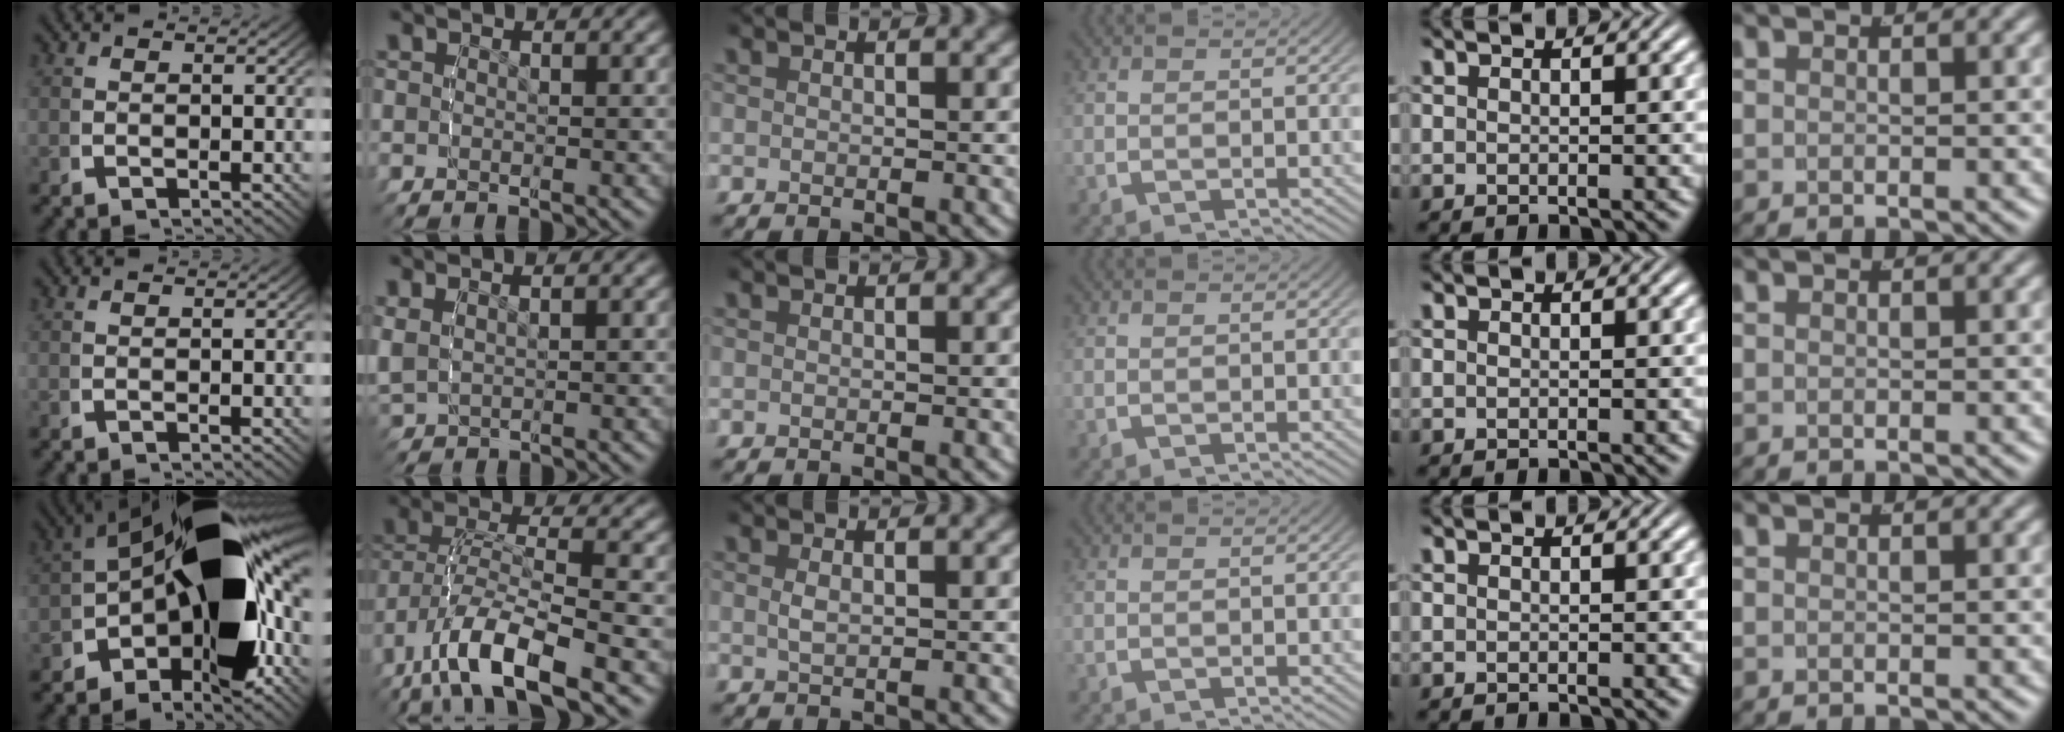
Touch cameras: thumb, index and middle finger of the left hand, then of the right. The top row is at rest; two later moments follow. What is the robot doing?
{"motion": "lift_and_place", "object": "legos"}